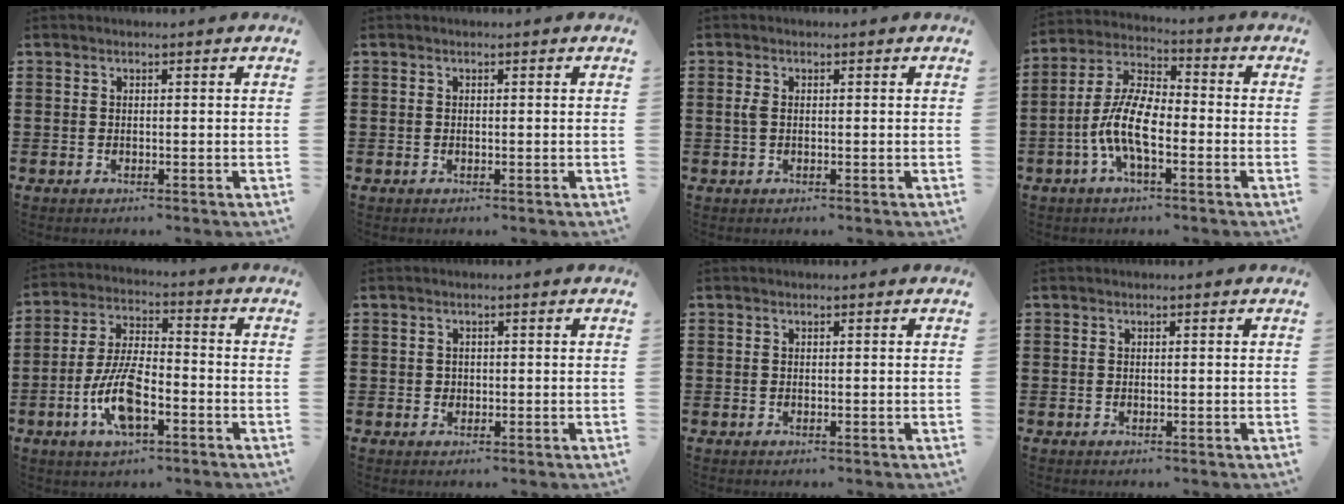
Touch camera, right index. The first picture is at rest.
{"total": 0.0}
{"total": 1.5, "force": [0.0, 0.8, 1.3], "torque": [-0.035, 0.001, -0.004]}
{"total": 9.3, "force": [-2.9, 3.5, 8.1], "torque": [-0.191, -0.008, -0.061]}
{"total": 10.1, "force": [-3.6, 3.9, 8.5], "torque": [-0.186, -0.002, -0.069]}
{"total": 0.8, "force": [0.2, 0.7, 0.2], "torque": [-0.006, 0.002, 0.004]}
{"total": 0.0}
{"total": 0.0}